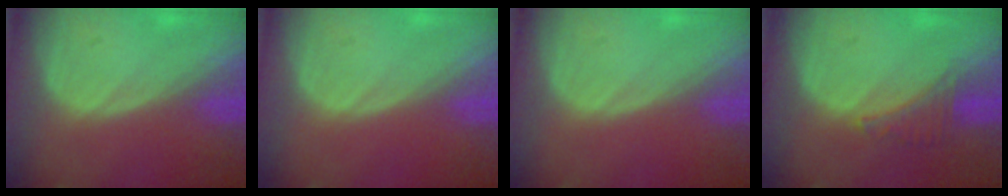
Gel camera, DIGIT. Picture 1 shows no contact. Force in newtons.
{"total": 0.0}
{"total": 0.0}
{"total": 2.9, "press": 2.9, "slide": 0.6}